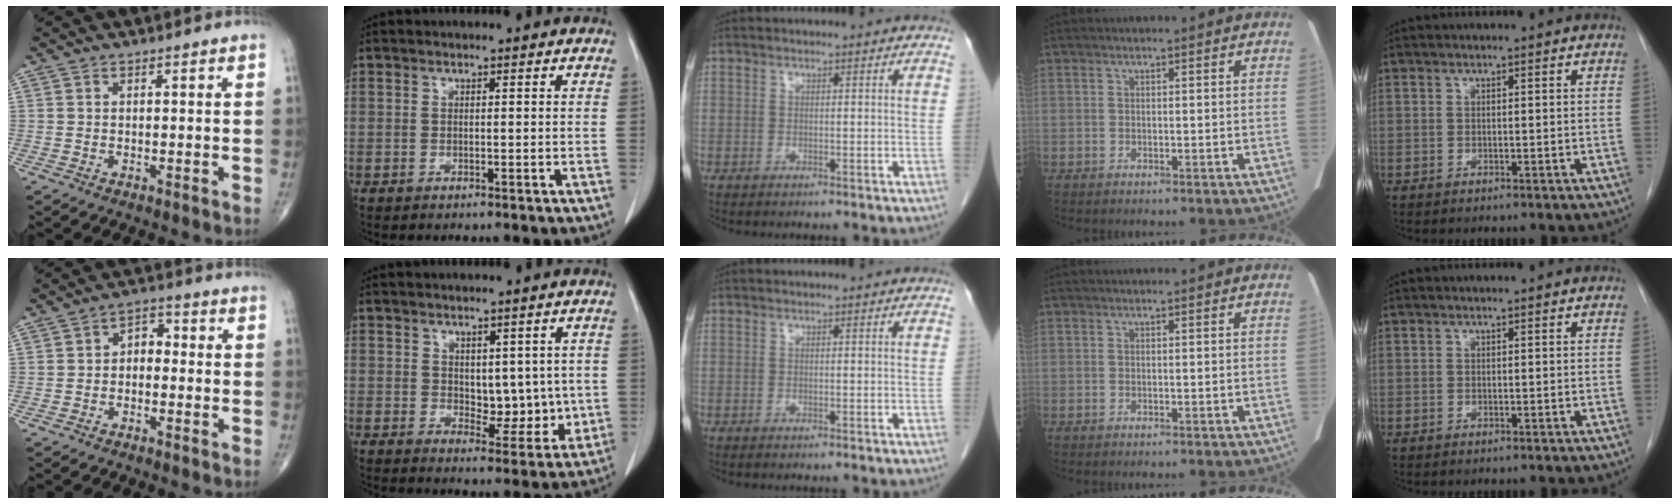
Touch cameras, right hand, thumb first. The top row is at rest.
{"thumb": {"total": 4.0, "force": [-0.6, 2.8, 2.9], "torque": [-0.028, 0.022, -0.022]}, "index": {"total": 6.5, "force": [0.7, 3.8, 5.2], "torque": [-0.058, -0.004, 0.023]}}